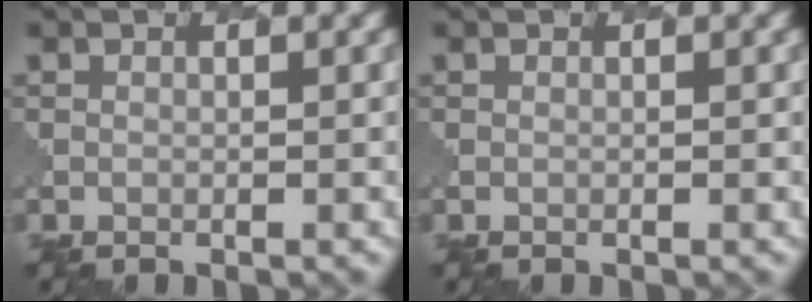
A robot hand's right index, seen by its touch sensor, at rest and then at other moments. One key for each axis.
{"total": 0.0}